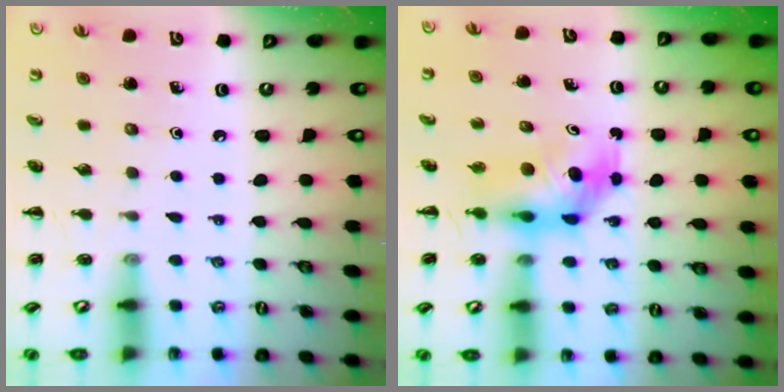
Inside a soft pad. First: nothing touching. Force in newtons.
{"total": 5.1, "press": 5.0, "slide": 0.6}